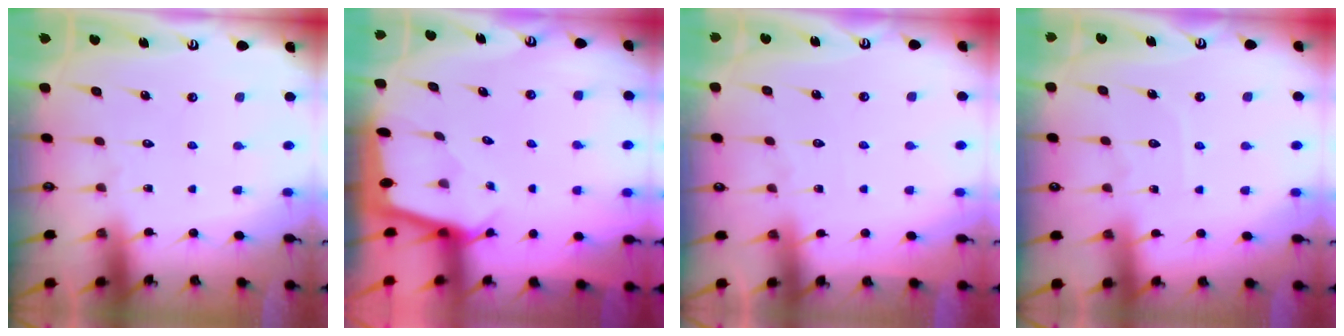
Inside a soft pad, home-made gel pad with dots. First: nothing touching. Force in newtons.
{"total": 1.6, "press": 1.6, "slide": 0.2}
{"total": 2.3, "press": 2.3, "slide": 0.2}
{"total": 4.2, "press": 4.1, "slide": 0.4}